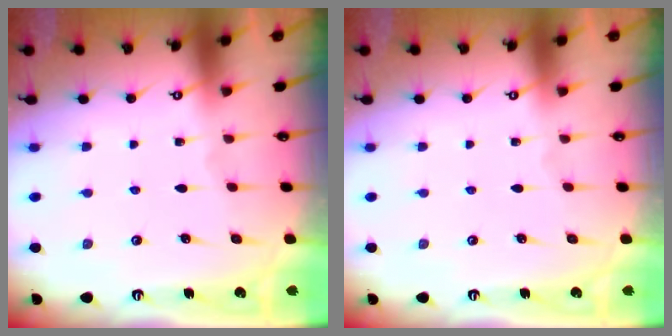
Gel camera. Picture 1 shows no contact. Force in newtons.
{"total": 0.0}